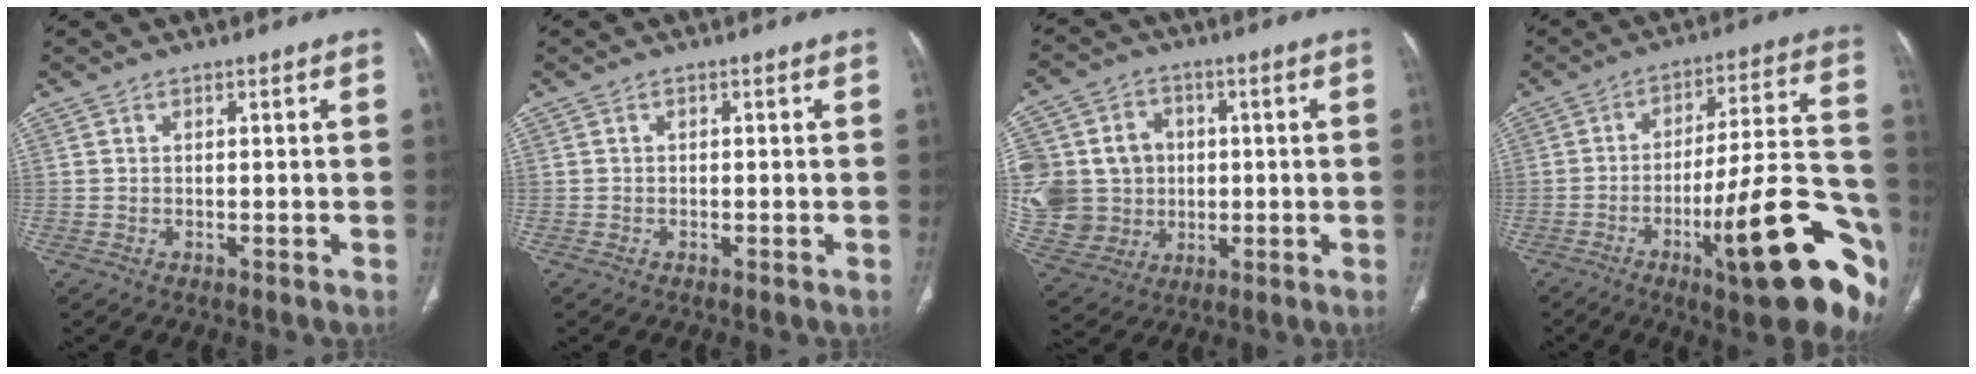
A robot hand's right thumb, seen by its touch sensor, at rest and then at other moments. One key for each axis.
{"total": 0.0}
{"total": 20.8, "fx": 0.8, "fy": 18.6, "fz": 9.4, "tx": -0.201, "ty": 0.031, "tz": 0.035}
{"total": 24.9, "fx": -10.7, "fy": 5.5, "fz": 21.8, "tx": -0.254, "ty": 0.058, "tz": -0.152}